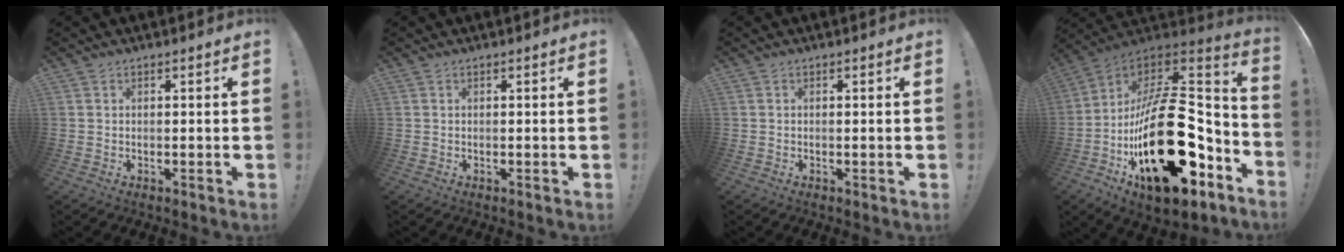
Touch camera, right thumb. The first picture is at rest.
{"total": 0.0}
{"total": 0.5, "force": [-0.1, 0.4, -0.3], "torque": [-0.001, 0.006, -0.001]}
{"total": 39.2, "force": [-8.0, 21.3, 31.9], "torque": [-0.526, 0.032, -0.092]}